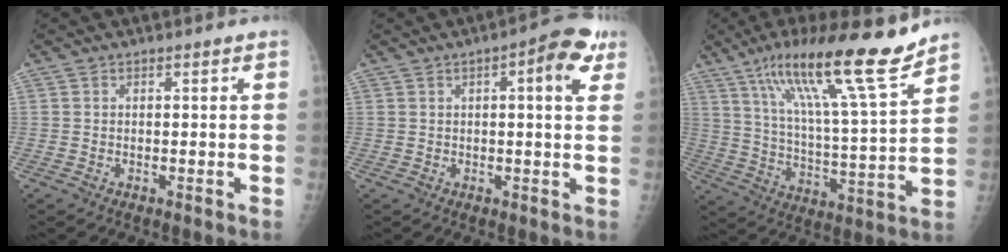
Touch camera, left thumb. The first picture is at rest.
{"total": 8.0, "force": [3.2, 2.4, 7.0], "torque": [-0.082, 0.004, 0.034]}
{"total": 20.3, "force": [14.4, 1.6, 14.3], "torque": [-0.222, -0.061, 0.242]}